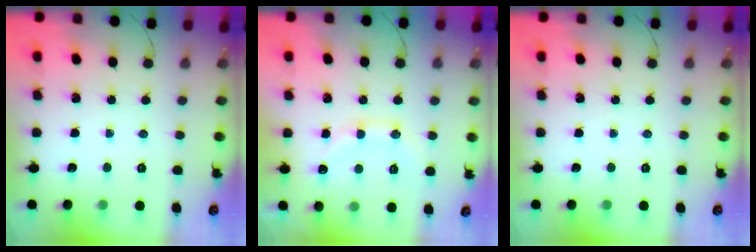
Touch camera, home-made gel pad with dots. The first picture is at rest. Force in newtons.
{"total": 12.6, "press": 12.6, "slide": 1.0}
{"total": 0.0}